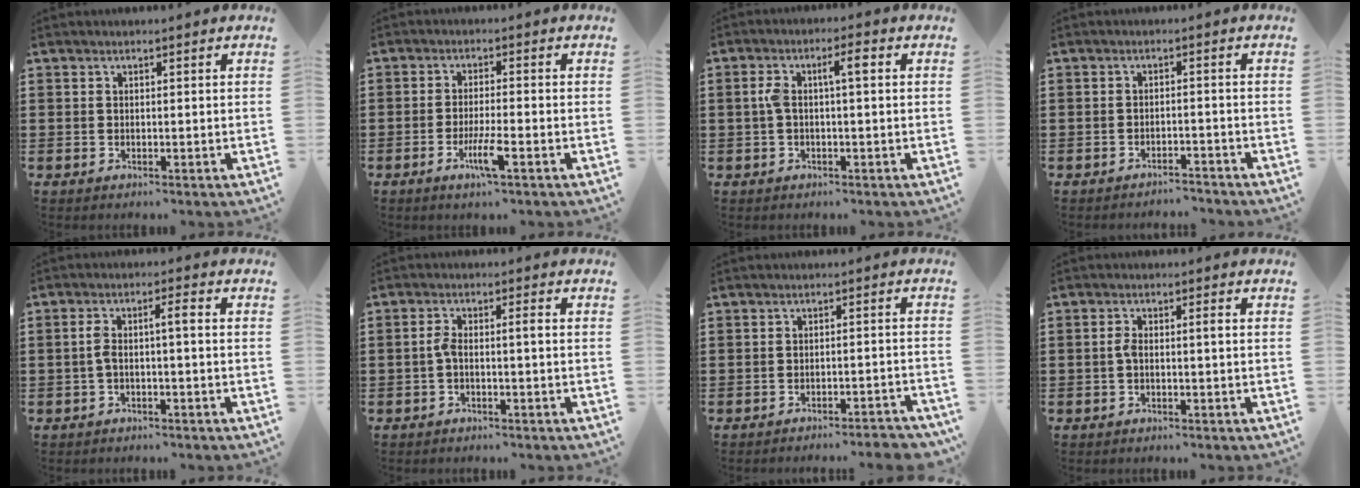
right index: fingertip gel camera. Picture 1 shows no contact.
{"total": 4.9, "force": [-2.4, 0.4, 4.3], "torque": [-0.084, -0.013, -0.043]}
{"total": 4.1, "force": [0.3, 1.0, 3.9], "torque": [-0.076, 0.003, -0.003]}
{"total": 2.1, "force": [-2.1, 0.0, 0.1], "torque": [-0.008, 0.000, -0.045]}
{"total": 3.5, "force": [-0.4, 0.6, 3.4], "torque": [-0.071, 0.004, -0.015]}
{"total": 2.4, "force": [-0.4, 0.4, 2.4], "torque": [-0.052, 0.002, -0.013]}
{"total": 2.7, "force": [-2.6, -0.2, 0.7], "torque": [-0.014, -0.001, -0.055]}
{"total": 2.2, "force": [-0.3, 0.4, 2.1], "torque": [-0.048, 0.001, -0.010]}